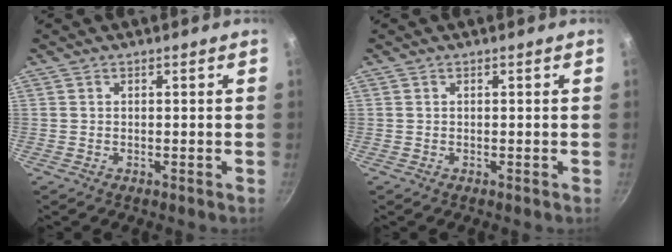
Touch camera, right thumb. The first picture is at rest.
{"total": 0.0}